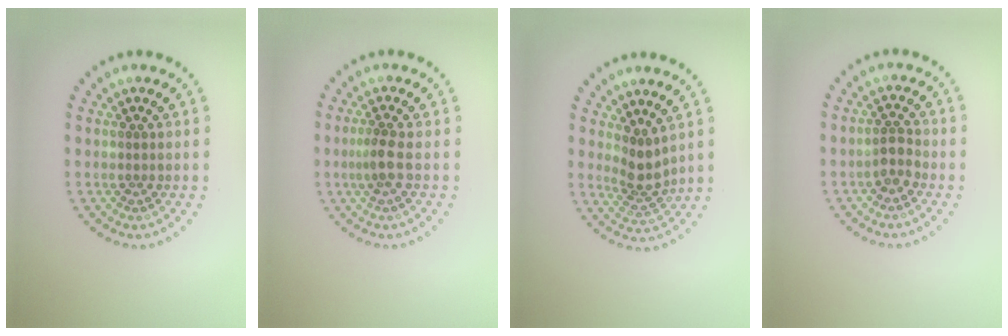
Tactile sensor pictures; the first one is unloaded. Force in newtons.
{"total": 1.9, "press": 1.5, "slide": 1.1}
{"total": 2.5, "press": 1.9, "slide": 1.7}
{"total": 1.7, "press": 1.4, "slide": 1.0}